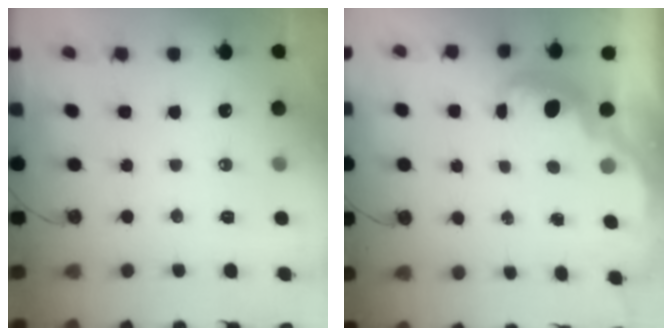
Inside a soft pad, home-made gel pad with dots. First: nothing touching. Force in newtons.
{"total": 2.8, "press": 2.7, "slide": 0.6}